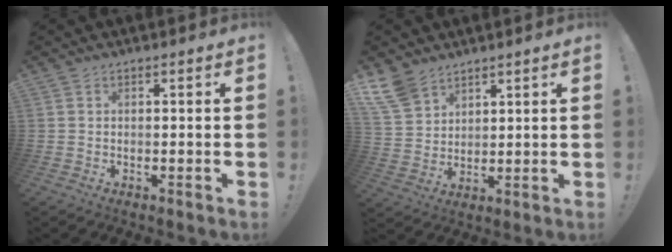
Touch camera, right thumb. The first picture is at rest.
{"total": 9.2, "force": [7.0, 5.2, 2.8], "torque": [-0.057, -0.042, 0.142]}